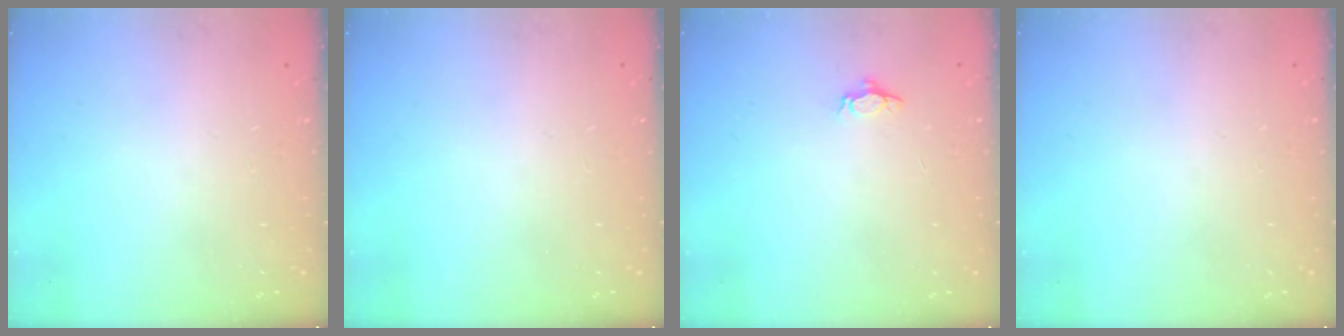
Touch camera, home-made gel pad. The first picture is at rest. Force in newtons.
{"total": 0.0}
{"total": 3.4, "press": 3.3, "slide": 0.5}
{"total": 0.0}